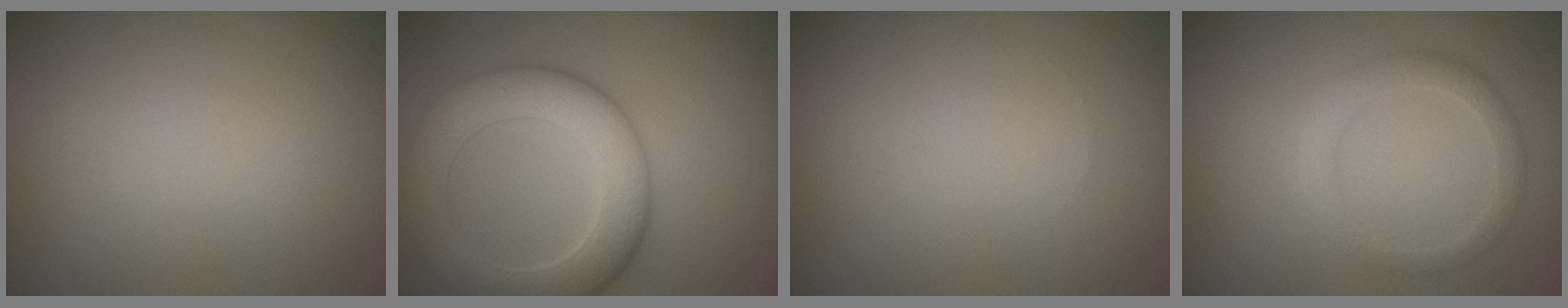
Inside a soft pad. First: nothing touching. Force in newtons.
{"total": 7.4, "press": 7.3, "slide": 0.4}
{"total": 0.0}
{"total": 2.3, "press": 2.3, "slide": 0.1}